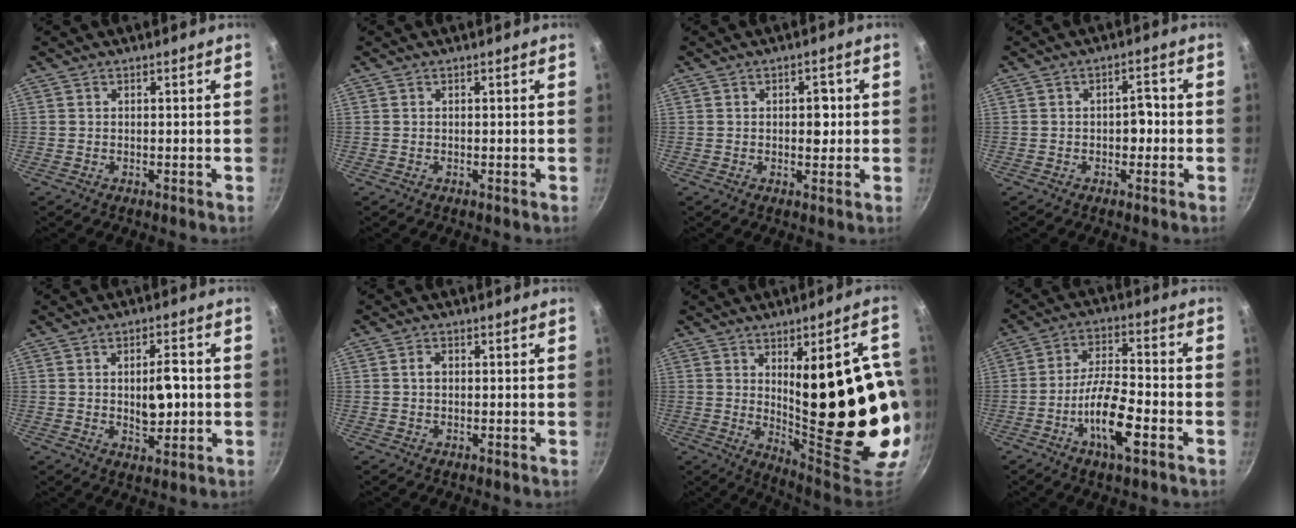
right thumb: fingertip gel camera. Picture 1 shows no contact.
{"total": 0.0}
{"total": 3.3, "force": [0.3, 2.1, 2.6], "torque": [-0.019, 0.002, 0.003]}
{"total": 3.3, "force": [-0.6, 2.0, 2.5], "torque": [-0.014, 0.015, -0.009]}
{"total": 7.0, "force": [-0.1, 3.5, 6.1], "torque": [-0.075, -0.001, 0.003]}
{"total": 1.6, "force": [0.2, 1.1, 1.1], "torque": [-0.019, 0.005, 0.002]}
{"total": 27.4, "force": [0.5, 8.9, 25.9], "torque": [-0.330, -0.028, 0.034]}
{"total": 11.3, "force": [-4.7, 3.5, 9.7], "torque": [-0.173, 0.028, -0.090]}